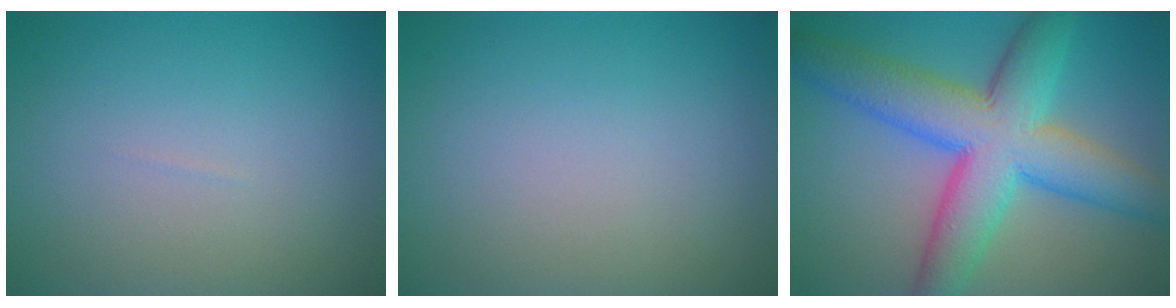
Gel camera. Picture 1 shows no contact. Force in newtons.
{"total": 0.0}
{"total": 10.2, "press": 10.2, "slide": 0.2}